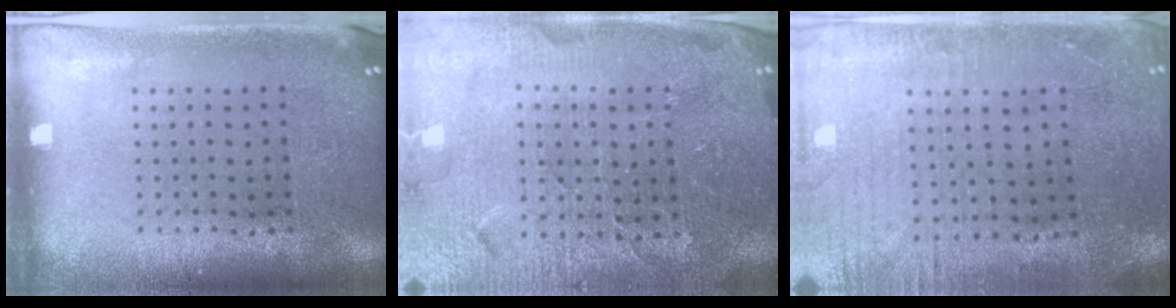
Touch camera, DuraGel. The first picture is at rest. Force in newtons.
{"total": 4.6, "press": 4.4, "slide": 1.5}
{"total": 0.7, "press": 0.5, "slide": 0.5}